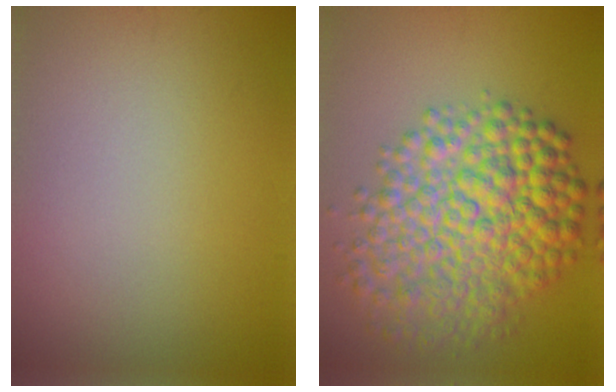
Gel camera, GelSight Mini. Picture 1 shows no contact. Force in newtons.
{"total": 9.7, "press": 9.7, "slide": 0.2}